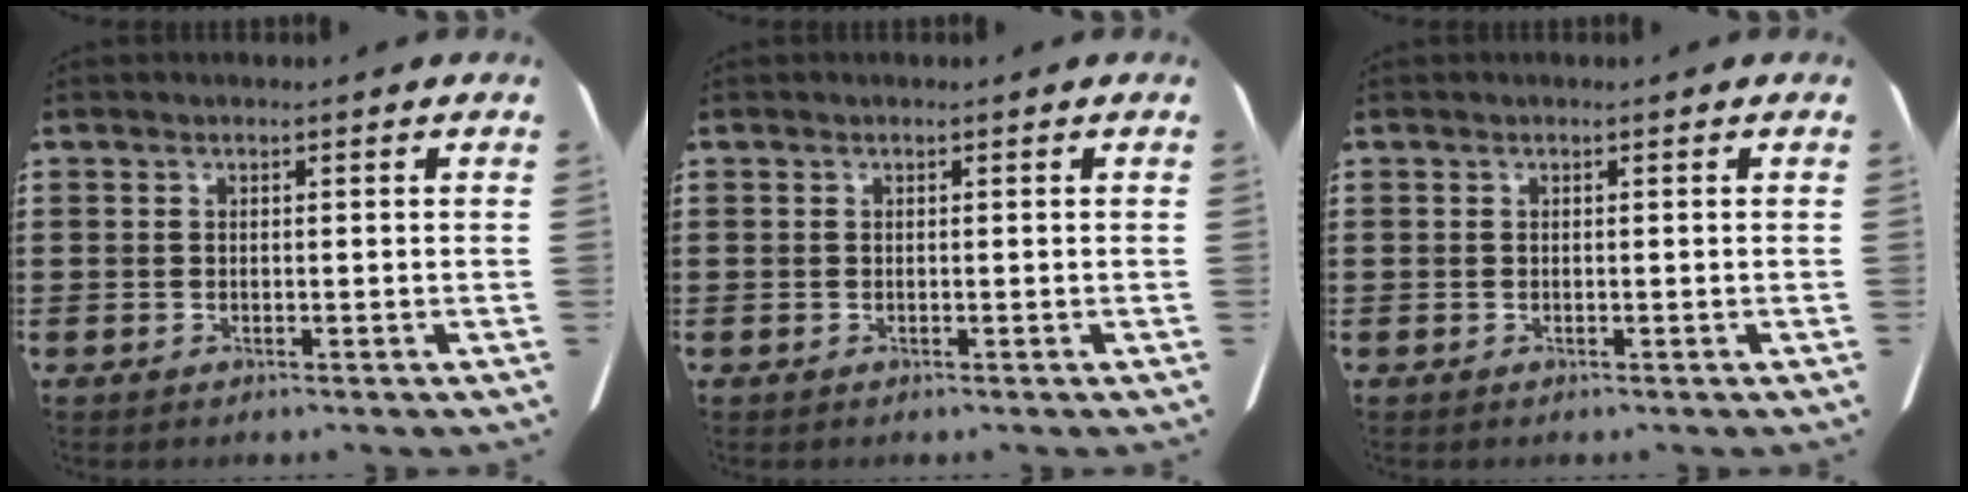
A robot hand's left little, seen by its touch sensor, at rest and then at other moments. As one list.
[{"total": 0.0}, {"total": 0.0}]